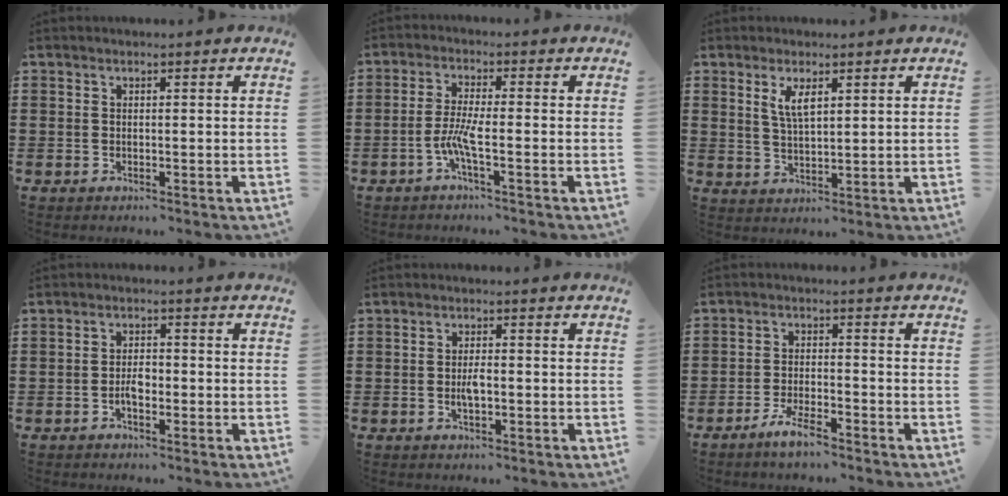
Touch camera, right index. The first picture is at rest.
{"total": 4.6, "force": [-1.9, 0.4, 4.1], "torque": [-0.099, -0.011, -0.045]}
{"total": 3.8, "force": [1.9, 1.4, 3.1], "torque": [-0.065, 0.005, 0.032]}
{"total": 2.6, "force": [-1.0, 1.1, 2.1], "torque": [-0.047, 0.003, -0.021]}
{"total": 2.5, "force": [-0.5, 0.9, 2.3], "torque": [-0.042, 0.003, -0.010]}
{"total": 4.0, "force": [-3.2, 0.7, 2.4], "torque": [-0.053, 0.001, -0.063]}